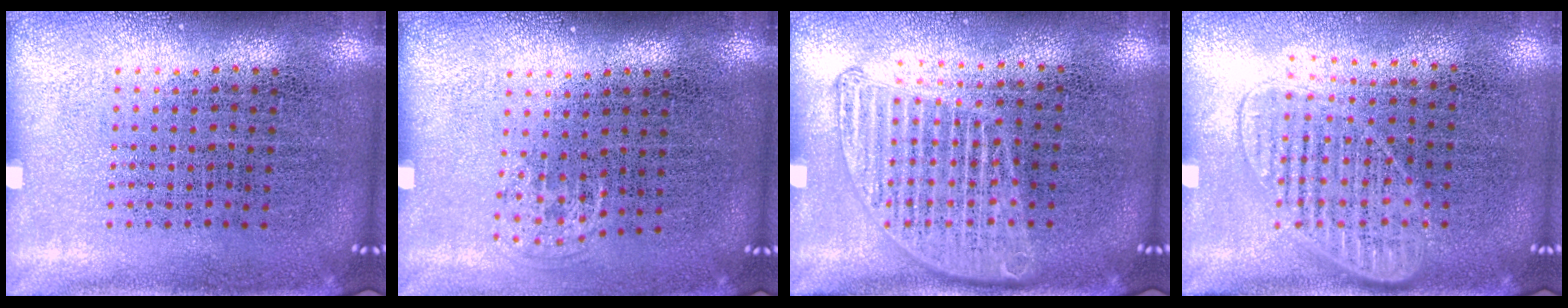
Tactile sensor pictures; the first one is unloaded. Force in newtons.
{"total": 0.6, "press": 0.5, "slide": 0.3}
{"total": 1.5, "press": 1.4, "slide": 0.5}
{"total": 1.4, "press": 1.2, "slide": 0.6}